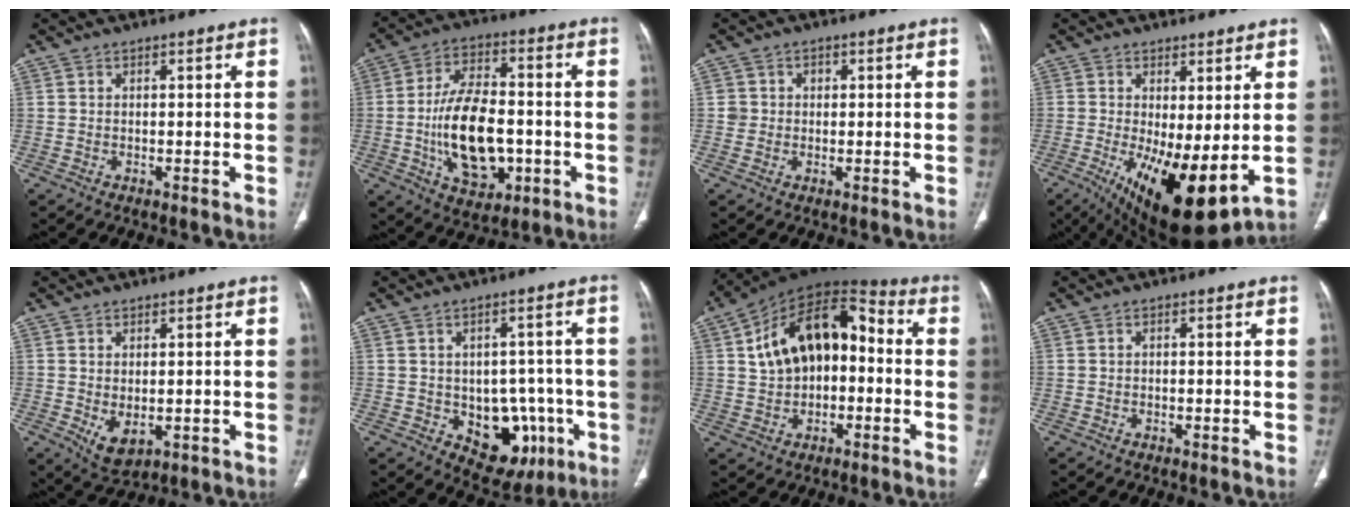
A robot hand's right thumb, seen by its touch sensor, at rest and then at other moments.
{"total": 16.6, "force": [-2.9, 9.3, 13.4], "torque": [-0.220, 0.015, -0.039]}
{"total": 2.5, "force": [0.3, 2.5, 0.3], "torque": [0.012, 0.005, 0.003]}
{"total": 14.4, "force": [-2.1, 5.2, 13.3], "torque": [-0.221, -0.030, -0.012]}
{"total": 4.7, "force": [-0.8, 2.7, 3.8], "torque": [-0.061, -0.007, 0.005]}
{"total": 12.4, "force": [-3.5, 8.6, 8.3], "torque": [-0.059, 0.020, -0.029]}
{"total": 17.2, "force": [1.6, 10.6, 13.4], "torque": [-0.189, 0.049, 0.018]}
{"total": 0.0}